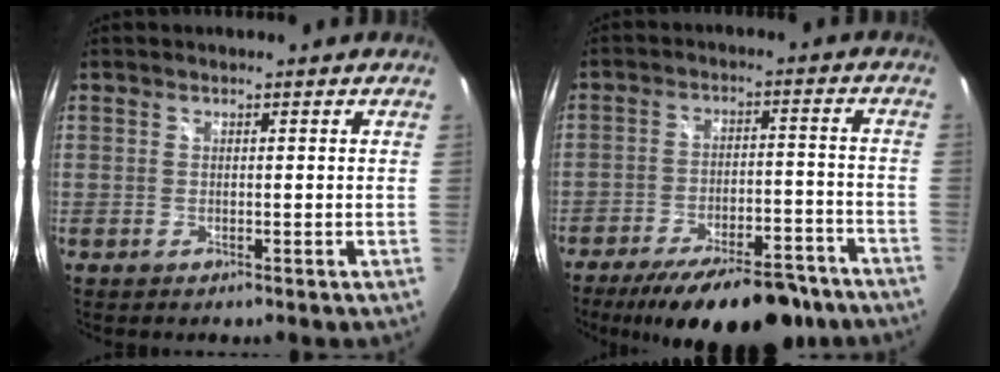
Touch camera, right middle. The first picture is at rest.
{"total": 19.4, "force": [-15.3, 6.0, 10.3], "torque": [-0.178, -0.021, -0.210]}